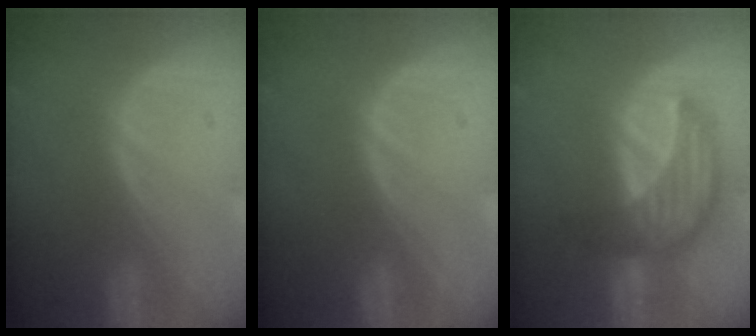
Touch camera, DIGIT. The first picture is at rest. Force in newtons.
{"total": 0.0}
{"total": 7.8, "press": 7.5, "slide": 2.3}